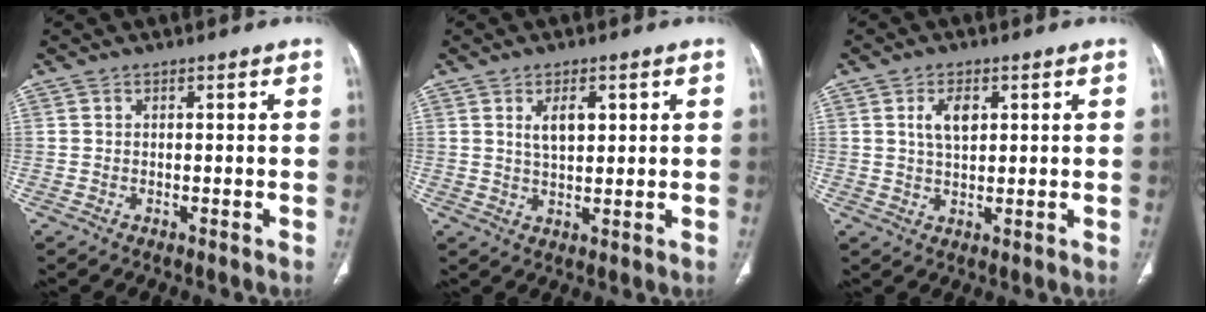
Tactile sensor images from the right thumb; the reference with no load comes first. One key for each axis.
{"total": 4.8, "fx": 1.7, "fy": 2.3, "fz": 3.9, "tx": -0.057, "ty": -0.010, "tz": 0.031}
{"total": 4.7, "fx": 1.5, "fy": 2.6, "fz": 3.6, "tx": -0.057, "ty": -0.004, "tz": 0.031}